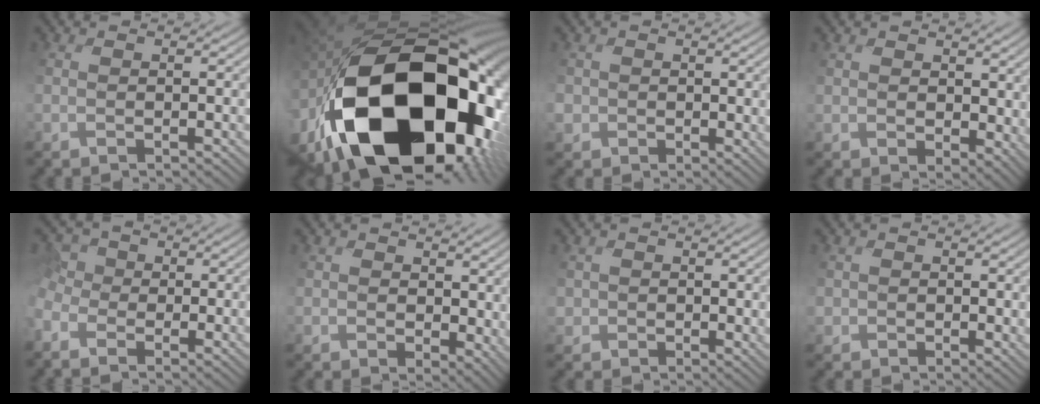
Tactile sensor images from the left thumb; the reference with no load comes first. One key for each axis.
{"total": 22.9, "fx": -6.1, "fy": 12.7, "fz": 18.0, "tx": -0.370, "ty": -0.064, "tz": -0.070}
{"total": 1.8, "fx": 0.1, "fy": 1.7, "fz": -0.3, "tx": -0.004, "ty": -0.001, "tz": -0.012}
{"total": 4.1, "fx": 1.8, "fy": 2.8, "fz": 2.4, "tx": -0.072, "ty": -0.010, "tz": 0.030}
{"total": 4.7, "fx": -2.1, "fy": 3.7, "fz": 2.0, "tx": -0.065, "ty": 0.008, "tz": -0.062}
{"total": 4.8, "fx": 1.9, "fy": 3.3, "fz": 2.8, "tx": -0.083, "ty": -0.013, "tz": 0.034}
{"total": 1.4, "fx": 0.8, "fy": 1.1, "fz": -0.4, "tx": 0.000, "ty": 0.001, "tz": 0.006}
{"total": 1.2, "fx": 0.8, "fy": 0.8, "fz": -0.5, "tx": 0.002, "ty": 0.000, "tz": 0.007}